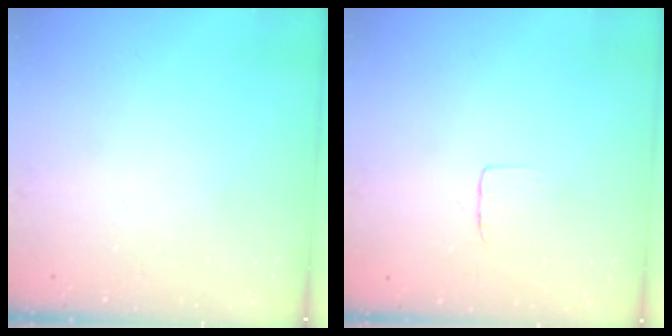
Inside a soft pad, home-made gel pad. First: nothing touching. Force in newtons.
{"total": 3.4, "press": 3.4, "slide": 0.3}